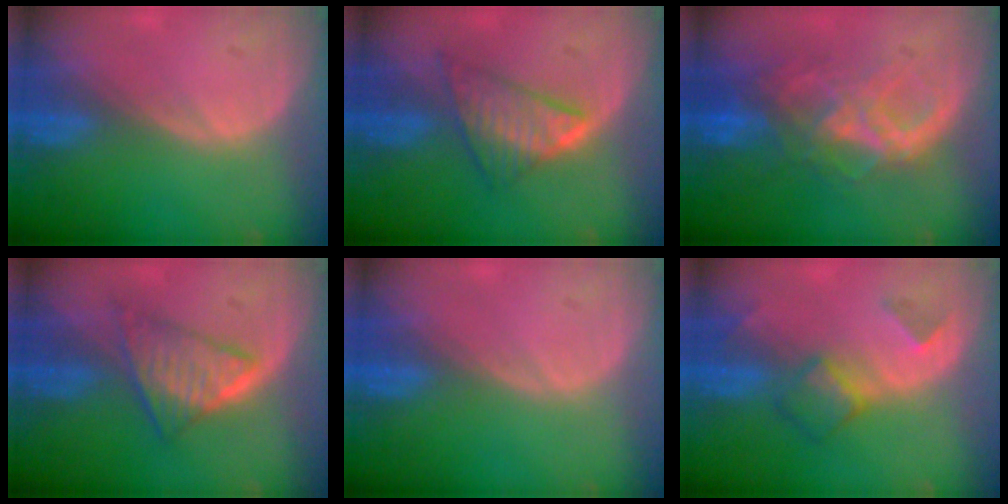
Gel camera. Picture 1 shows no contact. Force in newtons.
{"total": 5.9, "press": 5.9, "slide": 0.1}
{"total": 8.7, "press": 7.5, "slide": 4.3}
{"total": 6.1, "press": 5.7, "slide": 2.1}
{"total": 0.0}
{"total": 4.8, "press": 4.6, "slide": 1.4}